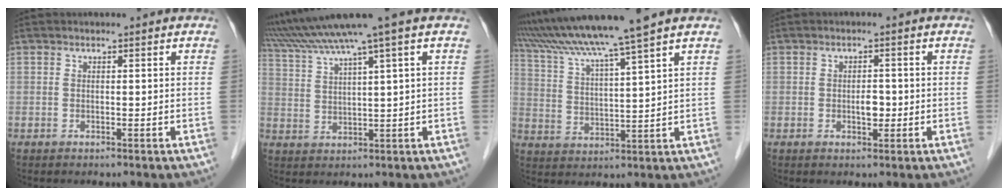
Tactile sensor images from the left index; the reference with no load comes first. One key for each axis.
{"total": 9.1, "fx": 6.9, "fy": -2.3, "fz": 5.5, "tx": -0.102, "ty": 0.023, "tz": 0.127}
{"total": 13.9, "fx": 11.4, "fy": -2.3, "fz": 7.6, "tx": -0.138, "ty": 0.007, "tz": 0.193}
{"total": 2.2, "fx": -0.5, "fy": 1.2, "fz": 1.8, "tx": -0.028, "ty": 0.003, "tz": -0.004}